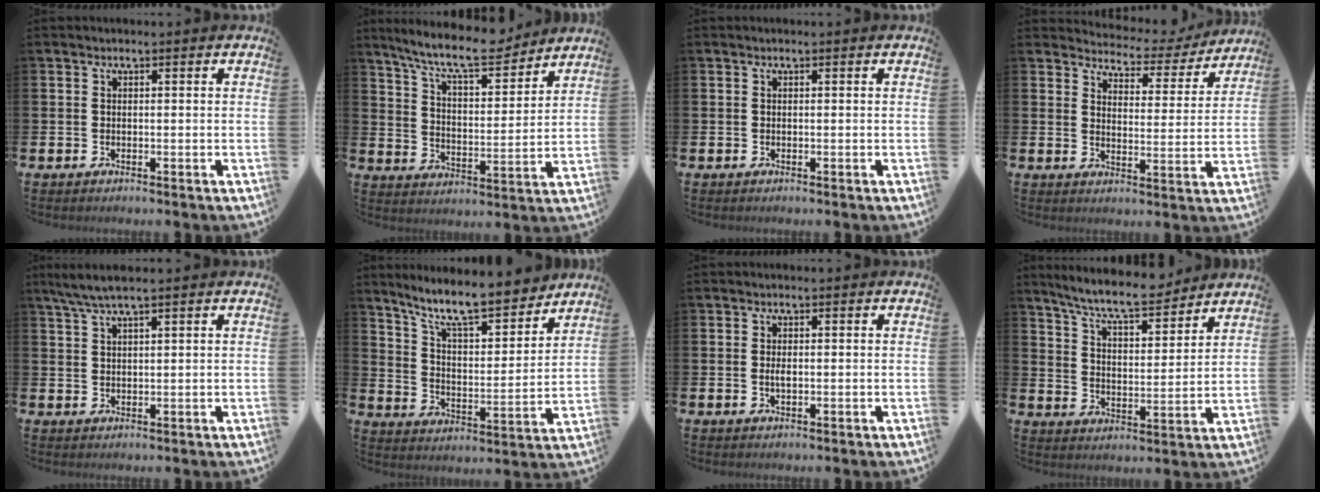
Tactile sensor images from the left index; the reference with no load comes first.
{"total": 10.2, "force": [9.1, 1.9, 4.0], "torque": [-0.101, -0.052, 0.160]}
{"total": 0.0}
{"total": 4.0, "force": [3.7, 1.3, 0.3], "torque": [-0.025, -0.036, 0.058]}
{"total": 3.9, "force": [3.0, 0.2, 2.4], "torque": [-0.059, 0.002, 0.056]}
{"total": 11.1, "force": [9.8, 2.0, 4.7], "torque": [-0.110, -0.065, 0.170]}
{"total": 1.2, "force": [0.0, 0.5, 1.1], "torque": [-0.016, 0.002, -0.002]}
{"total": 8.5, "force": [7.8, 1.2, 3.1], "torque": [-0.086, -0.044, 0.139]}